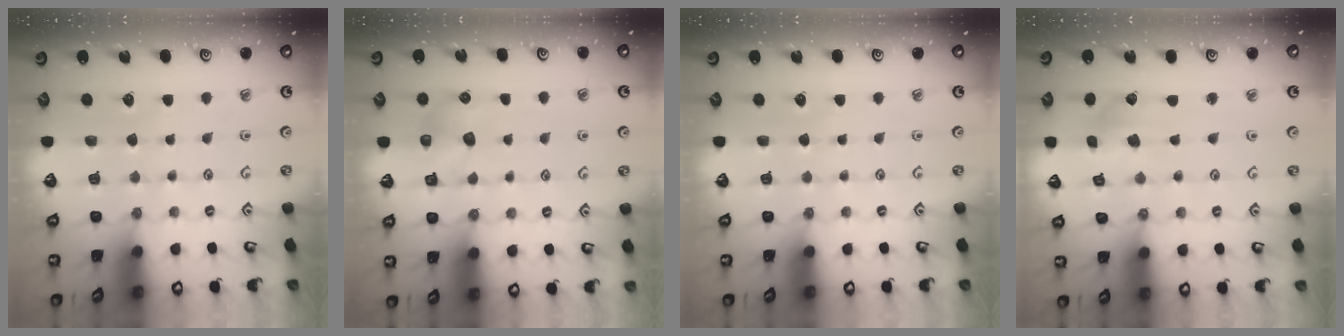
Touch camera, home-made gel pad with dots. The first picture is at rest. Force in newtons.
{"total": 6.4, "press": 6.3, "slide": 0.4}
{"total": 0.0}
{"total": 2.2, "press": 2.1, "slide": 0.6}